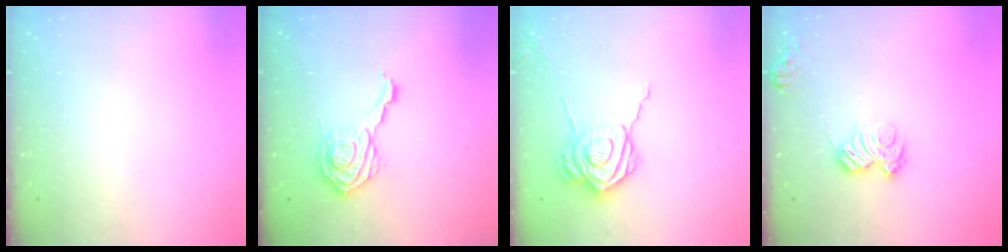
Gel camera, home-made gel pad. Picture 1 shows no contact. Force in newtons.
{"total": 11.2, "press": 11.2, "slide": 1.3}
{"total": 12.8, "press": 12.7, "slide": 1.2}
{"total": 7.7, "press": 7.7, "slide": 0.9}